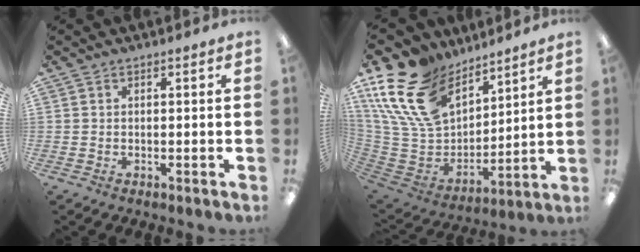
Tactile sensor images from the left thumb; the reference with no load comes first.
{"total": 22.3, "force": [12.9, 13.9, 11.7], "torque": [-0.269, -0.062, 0.242]}